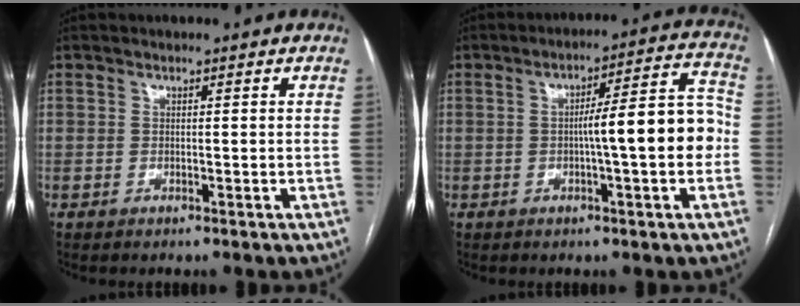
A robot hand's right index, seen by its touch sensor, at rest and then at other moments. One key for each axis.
{"total": 10.9, "fx": -1.4, "fy": 1.0, "fz": 10.7, "tx": -0.148, "ty": 0.029, "tz": -0.024}